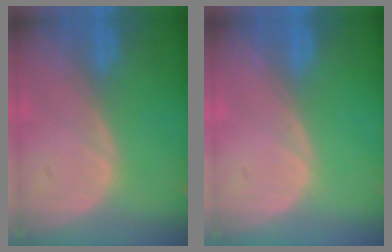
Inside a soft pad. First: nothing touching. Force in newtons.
{"total": 0.0}